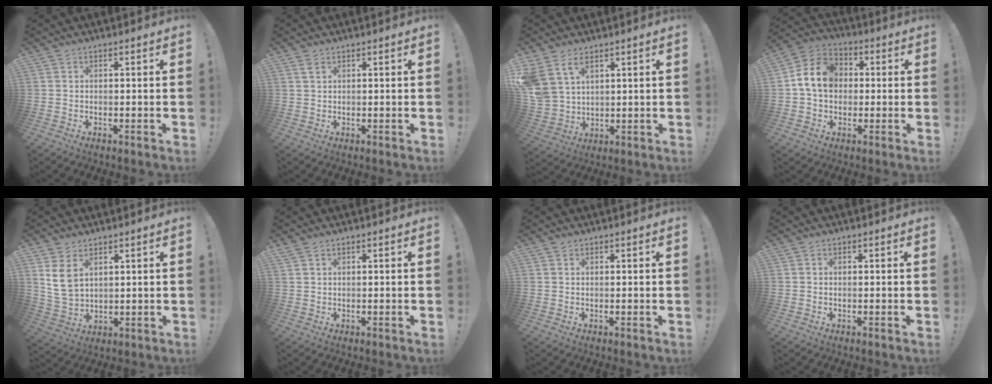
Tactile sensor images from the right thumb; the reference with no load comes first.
{"total": 1.5, "force": [0.9, 0.6, 1.1], "torque": [-0.019, 0.000, 0.016]}
{"total": 8.2, "force": [5.3, 5.0, 3.8], "torque": [-0.095, -0.026, 0.108]}
{"total": 11.9, "force": [1.4, 9.5, 6.9], "torque": [-0.113, 0.017, 0.034]}
{"total": 7.2, "force": [3.6, 4.5, 4.4], "torque": [-0.072, -0.015, 0.070]}
{"total": 1.3, "force": [0.9, 0.5, 0.7], "torque": [-0.013, 0.001, 0.018]}
{"total": 0.7, "force": [0.5, 0.5, 0.1], "torque": [0.000, -0.001, 0.010]}
{"total": 0.0}